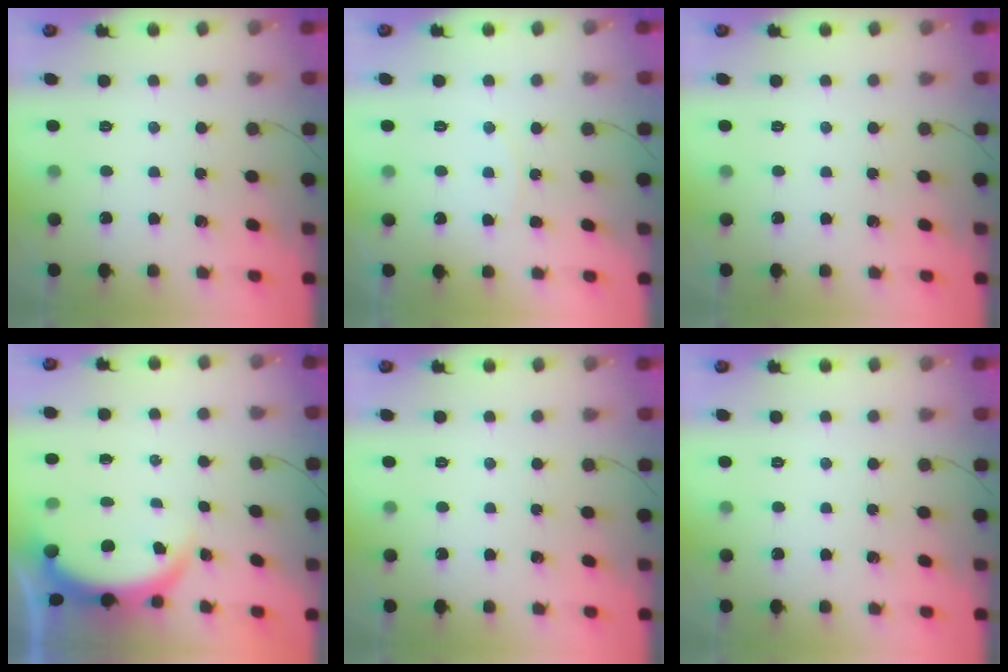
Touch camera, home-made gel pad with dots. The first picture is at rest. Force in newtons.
{"total": 6.1, "press": 6.1, "slide": 0.4}
{"total": 0.0}
{"total": 3.8, "press": 3.8, "slide": 0.1}
{"total": 0.0}
{"total": 0.0}